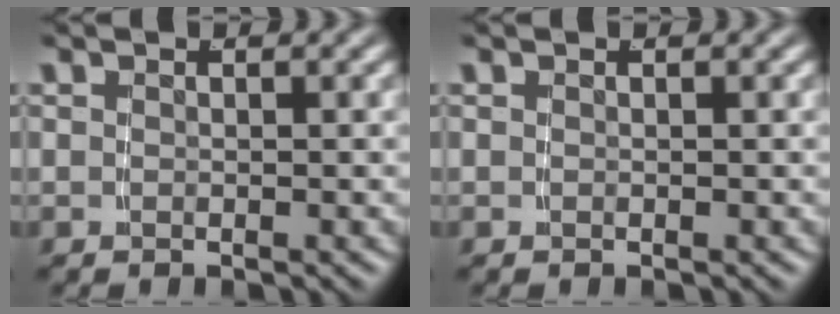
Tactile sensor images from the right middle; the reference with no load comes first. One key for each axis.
{"total": 0.0}